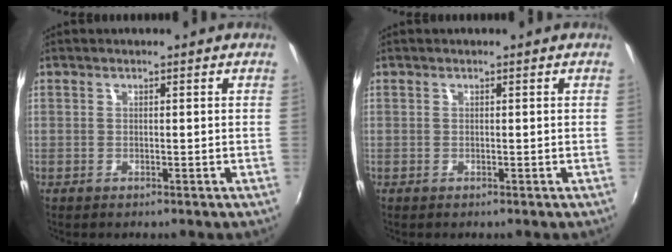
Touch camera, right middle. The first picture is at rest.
{"total": 0.0}